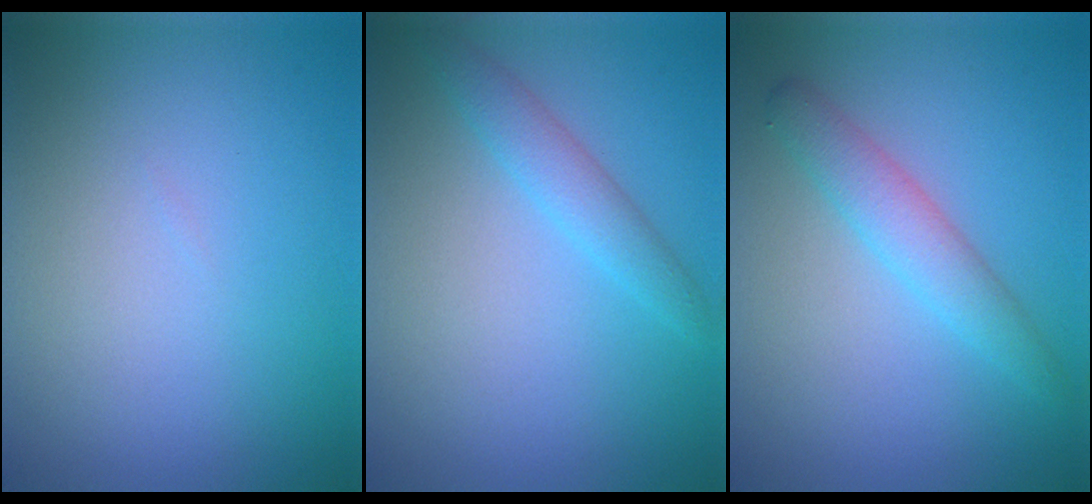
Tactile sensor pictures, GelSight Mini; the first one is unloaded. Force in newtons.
{"total": 2.2, "press": 2.2, "slide": 0.1}
{"total": 2.8, "press": 2.8, "slide": 0.1}